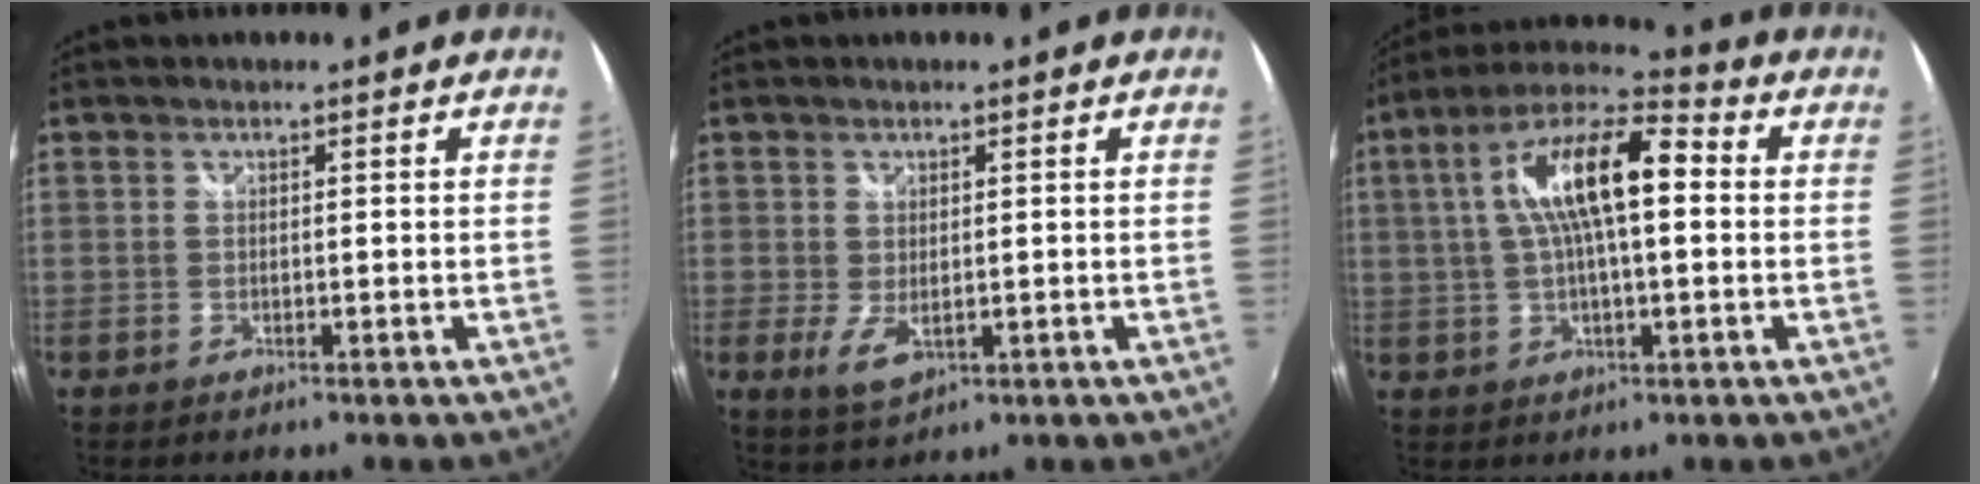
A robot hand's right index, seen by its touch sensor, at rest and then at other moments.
{"total": 4.1, "force": [-0.4, 2.5, 3.2], "torque": [-0.059, -0.013, -0.001]}
{"total": 16.0, "force": [2.1, 5.5, 14.8], "torque": [-0.270, 0.026, 0.024]}